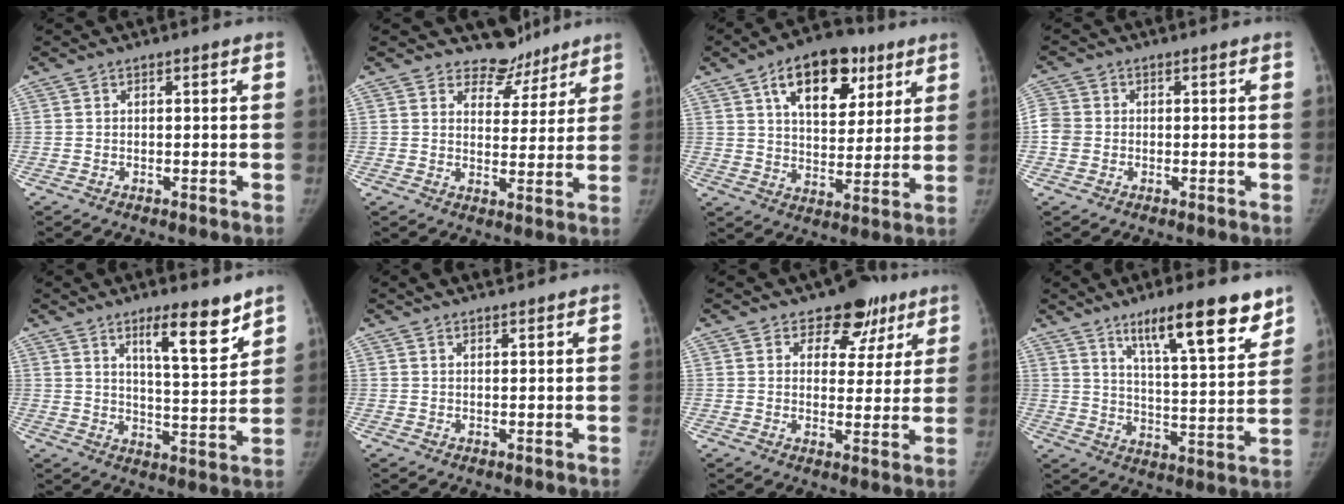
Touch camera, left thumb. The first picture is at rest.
{"total": 6.5, "force": [5.5, 3.3, -0.2], "torque": [0.036, -0.049, 0.081]}
{"total": 16.9, "force": [8.3, 9.9, 11.0], "torque": [-0.118, -0.017, 0.131]}
{"total": 4.5, "force": [-0.5, 4.1, 1.9], "torque": [-0.038, 0.008, -0.013]}
{"total": 10.3, "force": [6.9, 2.2, 7.3], "torque": [-0.093, -0.056, 0.110]}
{"total": 3.7, "force": [3.2, 1.1, 1.7], "torque": [-0.011, 0.005, 0.047]}
{"total": 8.8, "force": [5.7, 6.0, 3.1], "torque": [0.009, -0.022, 0.074]}
{"total": 16.3, "force": [11.0, 3.5, 11.6], "torque": [-0.146, -0.065, 0.177]}